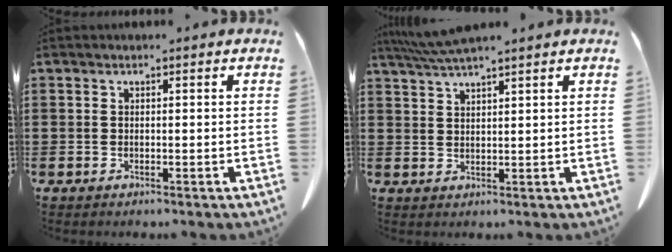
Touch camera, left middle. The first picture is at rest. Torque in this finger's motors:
{"motor_torque": [1.05, -1.09, 0.16, 0.04]}